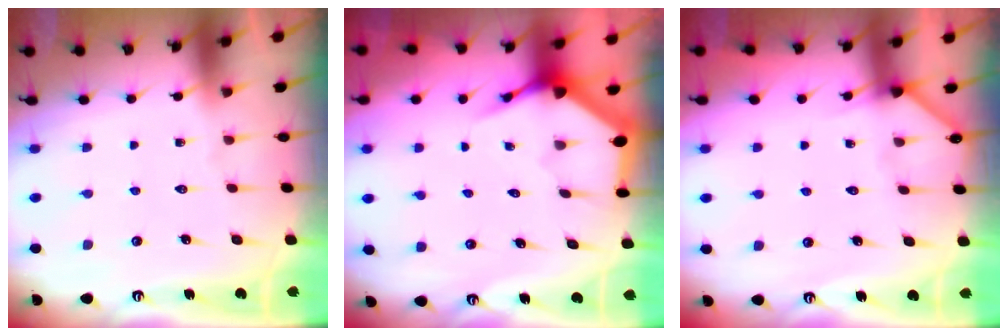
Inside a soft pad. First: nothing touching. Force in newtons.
{"total": 3.9, "press": 3.8, "slide": 0.5}
{"total": 3.7, "press": 3.7, "slide": 0.5}